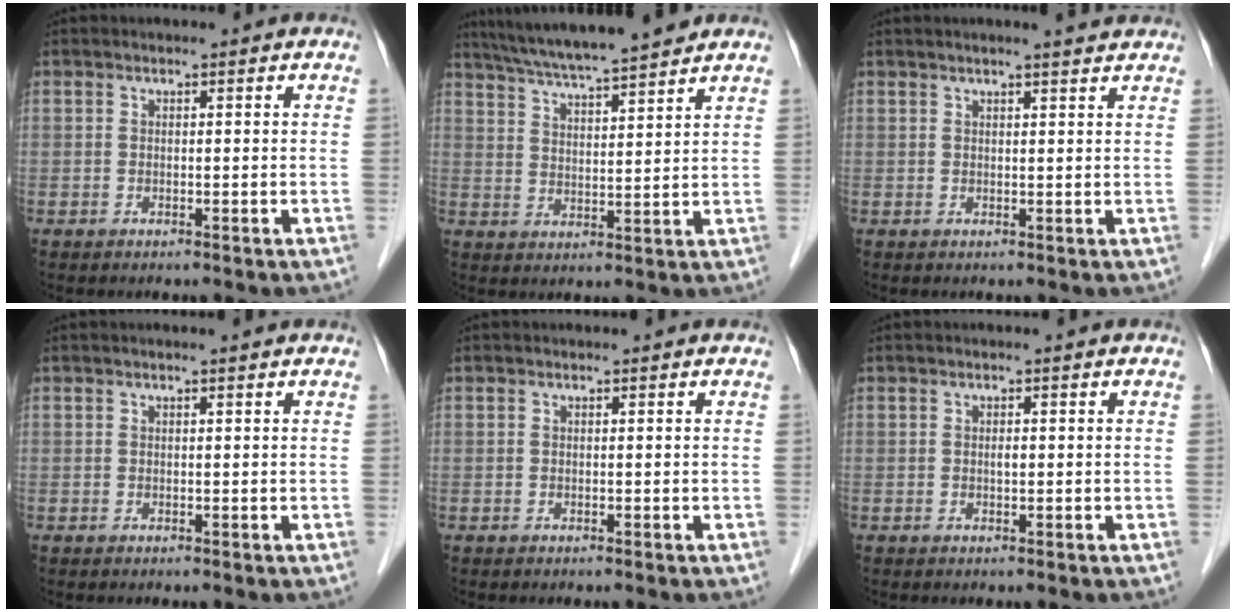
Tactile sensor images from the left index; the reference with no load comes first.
{"total": 13.2, "force": [11.5, 0.2, 6.4], "torque": [-0.113, 0.017, 0.180]}
{"total": 3.9, "force": [3.4, 0.0, 1.9], "torque": [-0.027, 0.007, 0.036]}
{"total": 0.7, "force": [0.5, -0.2, 0.5], "torque": [-0.009, 0.004, 0.010]}
{"total": 0.0}
{"total": 0.6, "force": [-0.3, 0.1, 0.6], "torque": [-0.008, -0.004, -0.005]}